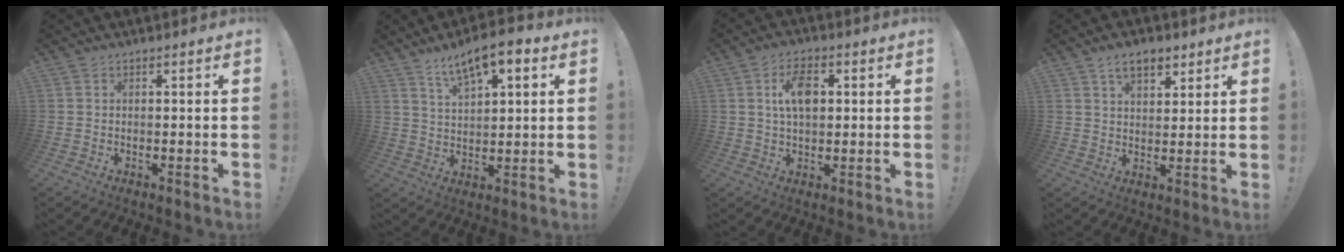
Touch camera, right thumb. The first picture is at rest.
{"total": 10.0, "force": [6.2, 3.8, 6.9], "torque": [-0.118, -0.024, 0.109]}
{"total": 8.4, "force": [1.8, 4.8, 6.6], "torque": [-0.098, 0.002, 0.030]}
{"total": 7.1, "force": [4.2, 4.0, 4.0], "torque": [-0.055, -0.012, 0.074]}